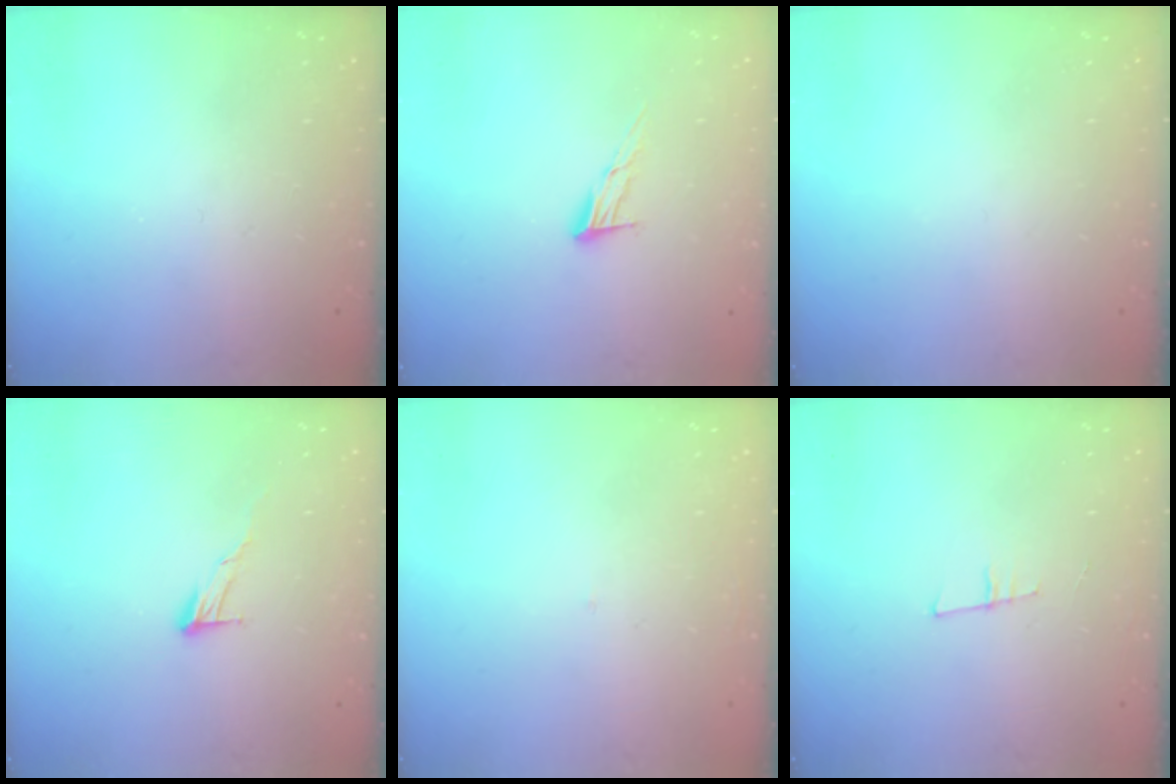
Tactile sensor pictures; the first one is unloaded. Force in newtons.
{"total": 7.2, "press": 7.2, "slide": 0.4}
{"total": 0.0}
{"total": 6.9, "press": 6.8, "slide": 0.4}
{"total": 1.7, "press": 1.6, "slide": 0.1}
{"total": 6.6, "press": 5.9, "slide": 2.9}